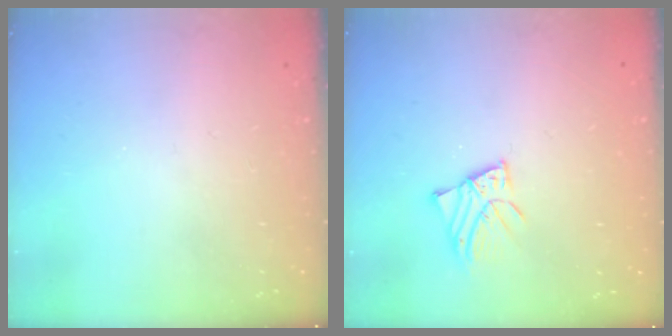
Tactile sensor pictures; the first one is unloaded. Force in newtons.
{"total": 3.0, "press": 3.0, "slide": 0.5}